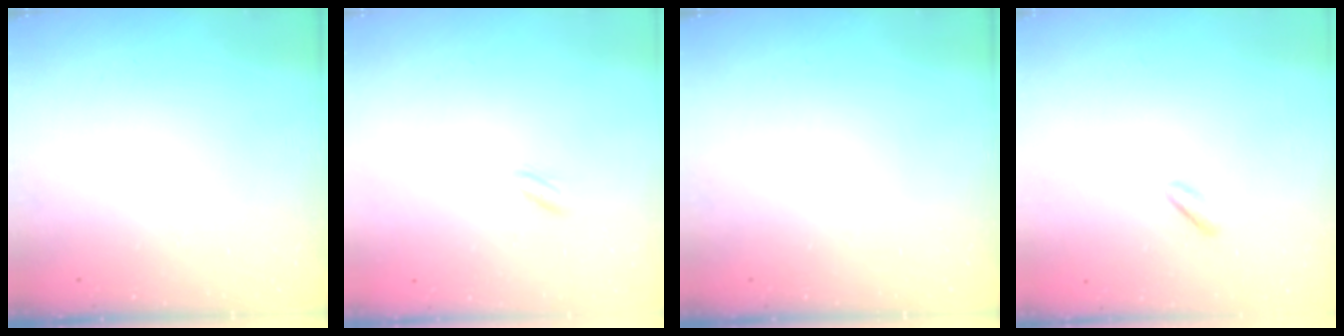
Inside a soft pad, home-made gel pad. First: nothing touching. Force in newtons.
{"total": 2.2, "press": 2.0, "slide": 1.0}
{"total": 0.0}
{"total": 0.6, "press": 0.2, "slide": 0.6}